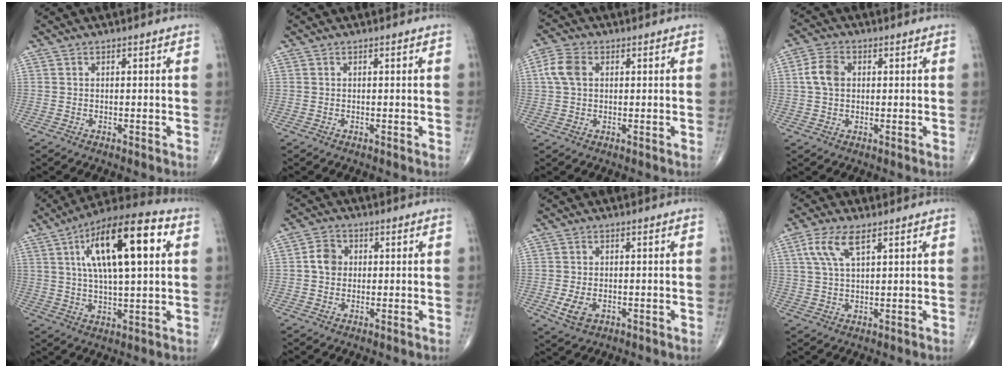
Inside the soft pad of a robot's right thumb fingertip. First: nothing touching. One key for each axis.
{"total": 0.0}
{"total": 5.3, "fx": 1.1, "fy": 3.6, "fz": 3.7, "tx": -0.084, "ty": 0.011, "tz": 0.018}
{"total": 5.4, "fx": 0.7, "fy": 3.8, "fz": 3.7, "tx": -0.072, "ty": 0.009, "tz": 0.009}
{"total": 19.4, "fx": 5.5, "fy": 6.6, "fz": 17.4, "tx": -0.279, "ty": 0.013, "tz": 0.084}
{"total": 4.4, "fx": 0.3, "fy": 3.8, "fz": 2.3, "tx": -0.029, "ty": 0.008, "tz": -0.001}
{"total": 4.6, "fx": -1.2, "fy": 3.0, "fz": 3.3, "tx": -0.063, "ty": -0.003, "tz": -0.017}
{"total": 6.4, "fx": 3.0, "fy": 2.3, "fz": 5.2, "tx": -0.114, "ty": 0.000, "tz": 0.061}